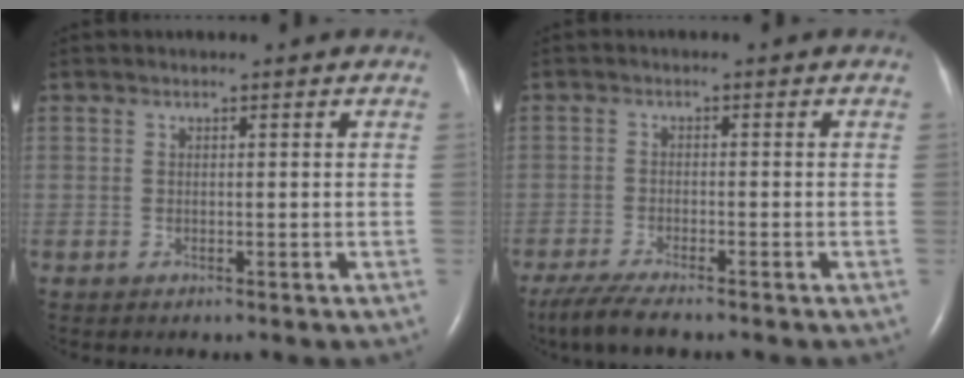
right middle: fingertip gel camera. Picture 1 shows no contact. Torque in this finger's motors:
{"motor_torque": [0.51, -0.48, 0.14, 0.01]}